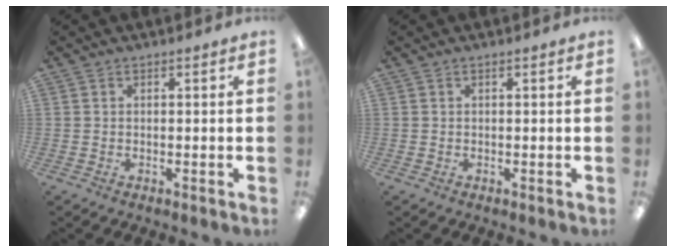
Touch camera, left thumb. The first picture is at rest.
{"total": 0.0}